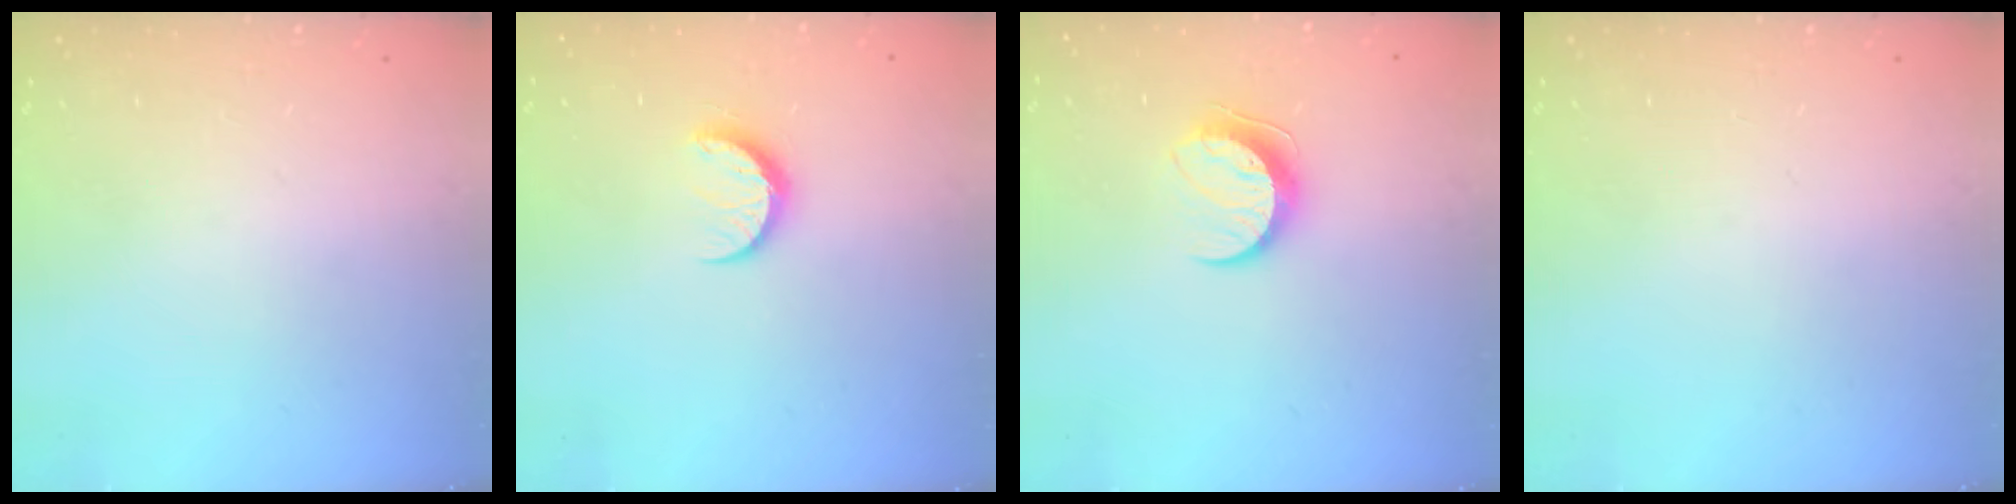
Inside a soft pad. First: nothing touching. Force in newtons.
{"total": 6.6, "press": 6.6, "slide": 0.6}
{"total": 9.4, "press": 9.4, "slide": 0.6}
{"total": 0.0}